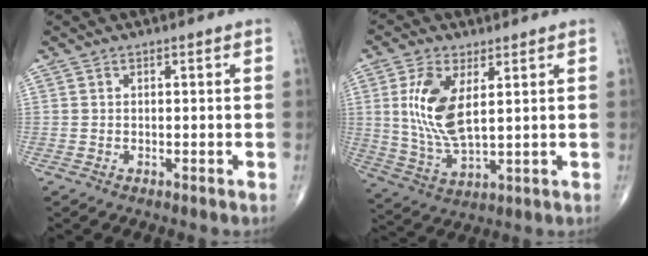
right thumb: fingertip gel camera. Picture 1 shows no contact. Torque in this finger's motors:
{"motor_torque": [-0.03, 0.52, 1.20, 0.36, 0.11]}